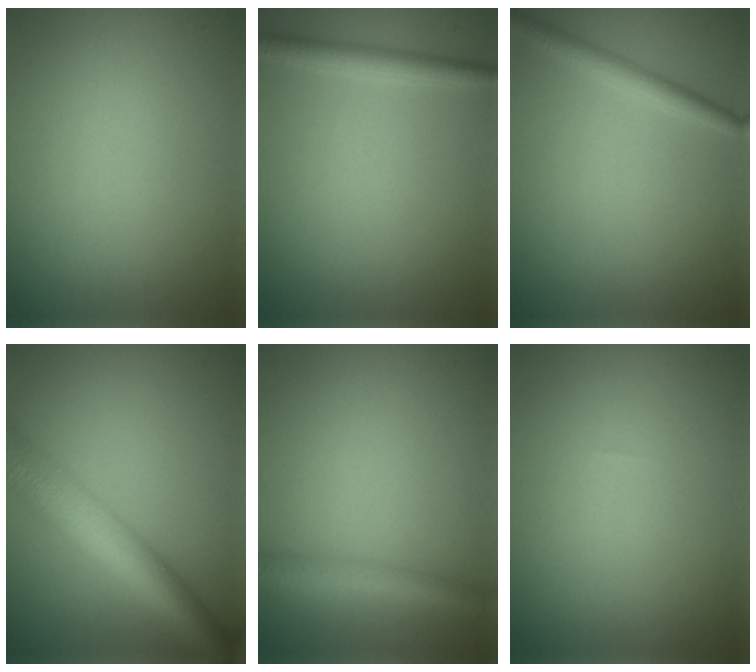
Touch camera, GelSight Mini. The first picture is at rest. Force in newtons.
{"total": 2.2, "press": 2.2, "slide": 0.1}
{"total": 2.1, "press": 2.1, "slide": 0.1}
{"total": 8.1, "press": 8.1, "slide": 0.2}
{"total": 3.0, "press": 3.0, "slide": 0.1}
{"total": 0.0}